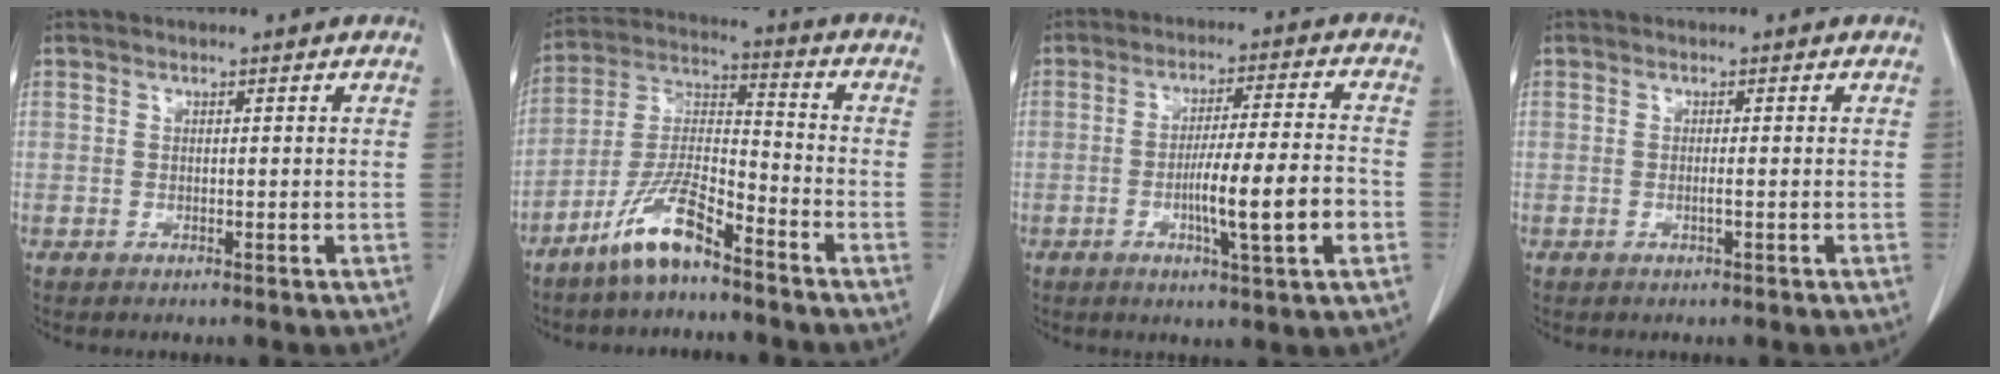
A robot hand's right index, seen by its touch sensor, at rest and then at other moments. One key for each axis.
{"total": 10.5, "fx": -7.4, "fy": 2.0, "fz": 7.2, "tx": -0.156, "ty": -0.005, "tz": -0.147}
{"total": 10.6, "fx": -3.0, "fy": 0.0, "fz": 10.2, "tx": -0.169, "ty": -0.003, "tz": -0.050}
{"total": 0.9, "fx": -0.3, "fy": -0.1, "fz": 0.8, "tx": -0.016, "ty": 0.000, "tz": -0.006}